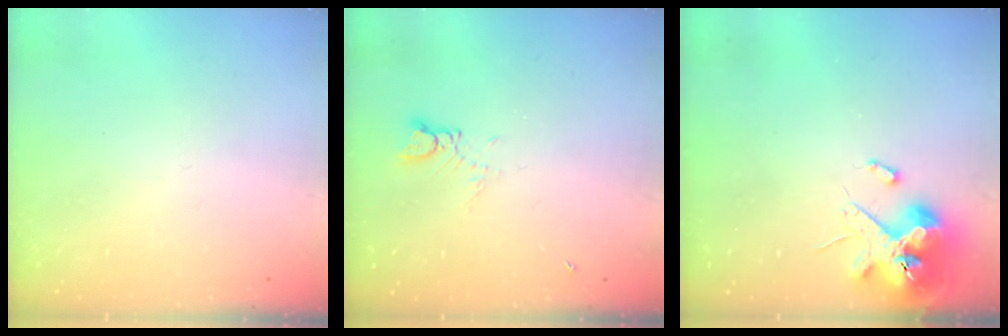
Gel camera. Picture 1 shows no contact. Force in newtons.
{"total": 2.4, "press": 2.4, "slide": 0.4}
{"total": 12.4, "press": 12.2, "slide": 1.8}